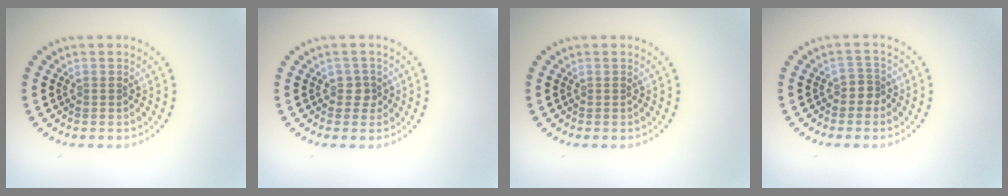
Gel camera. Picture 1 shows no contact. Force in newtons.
{"total": 1.3, "press": 1.1, "slide": 0.7}
{"total": 0.0}
{"total": 1.4, "press": 1.1, "slide": 0.9}